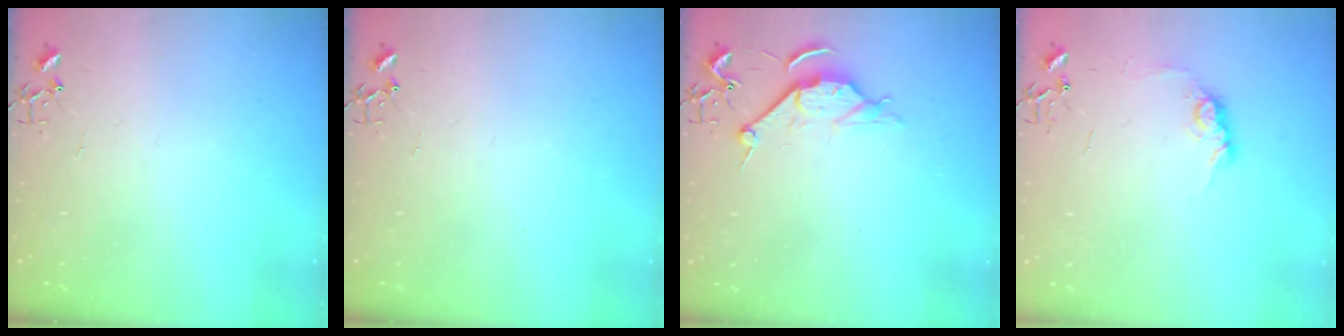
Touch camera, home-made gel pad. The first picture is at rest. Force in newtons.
{"total": 0.0}
{"total": 6.8, "press": 6.8, "slide": 0.7}
{"total": 9.0, "press": 9.0, "slide": 0.4}